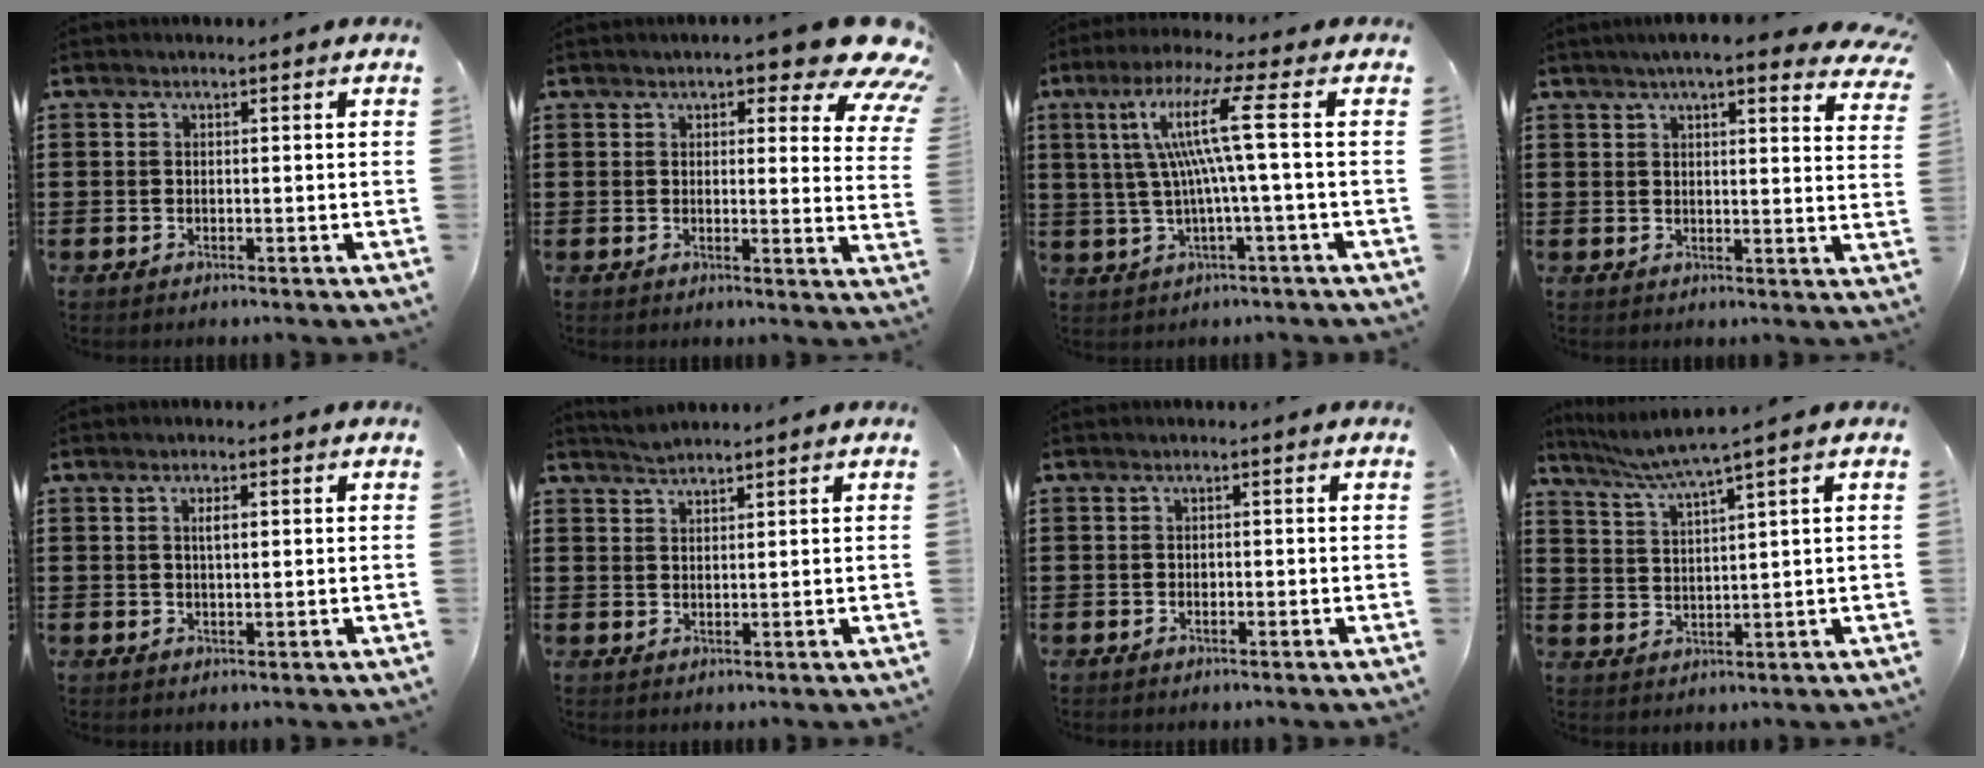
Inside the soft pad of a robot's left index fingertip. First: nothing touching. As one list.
[{"total": 7.8, "force": [6.1, 1.5, 4.7], "torque": [-0.070, -0.030, 0.100]}, {"total": 10.8, "force": [1.5, 0.0, 10.7], "torque": [-0.224, -0.003, 0.009]}, {"total": 6.0, "force": [5.1, 1.0, 2.9], "torque": [-0.065, -0.007, 0.091]}, {"total": 2.1, "force": [0.5, 0.6, 2.0], "torque": [-0.038, 0.003, 0.006]}, {"total": 1.7, "force": [1.7, 0.0, 0.1], "torque": [-0.006, 0.003, 0.034]}, {"total": 0.5, "force": [-0.3, 0.3, 0.3], "torque": [-0.009, -0.003, -0.005]}, {"total": 3.9, "force": [3.1, -0.7, 2.4], "torque": [-0.058, -0.014, 0.047]}]